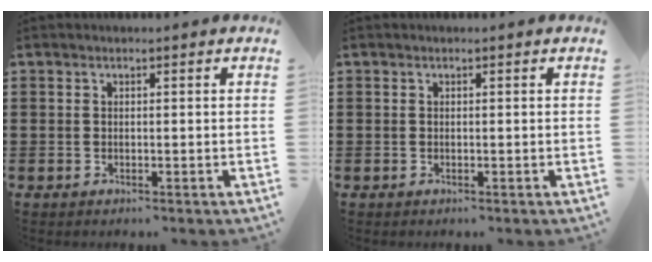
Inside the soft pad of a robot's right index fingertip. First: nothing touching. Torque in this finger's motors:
{"motor_torque": [-0.02, 0.02, 0.00, 0.00]}